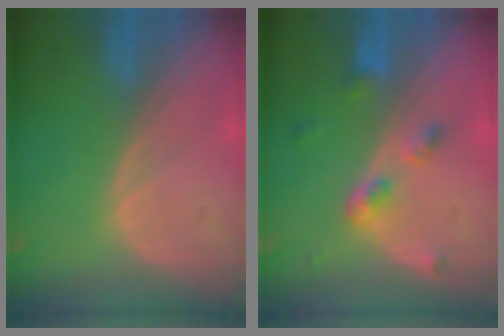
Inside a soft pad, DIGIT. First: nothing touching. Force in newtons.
{"total": 4.0, "press": 4.0, "slide": 0.4}